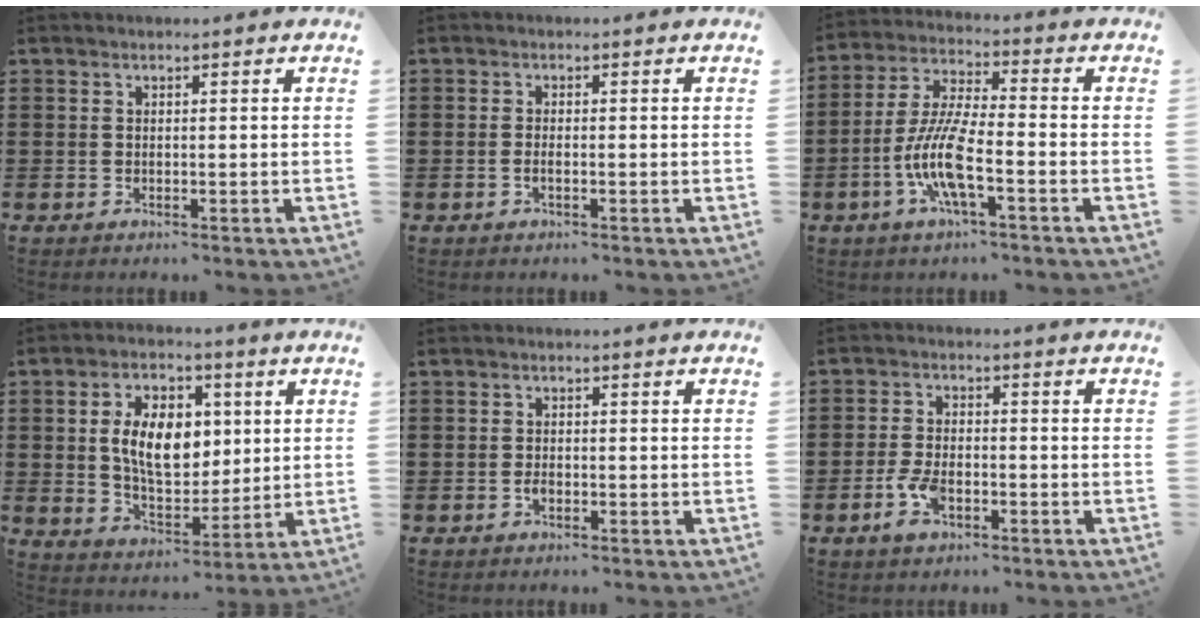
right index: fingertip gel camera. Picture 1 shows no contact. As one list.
[{"total": 0.9, "force": [-0.4, 0.0, 0.8], "torque": [-0.018, -0.007, -0.005]}, {"total": 9.4, "force": [-3.5, 1.7, 8.5], "torque": [-0.195, -0.018, -0.072]}, {"total": 10.1, "force": [1.8, 6.2, 7.7], "torque": [-0.158, 0.010, 0.027]}, {"total": 1.2, "force": [-0.6, 0.5, 1.0], "torque": [-0.021, -0.006, -0.009]}, {"total": 4.4, "force": [-2.0, 2.2, 3.3], "torque": [-0.077, -0.003, -0.040]}]